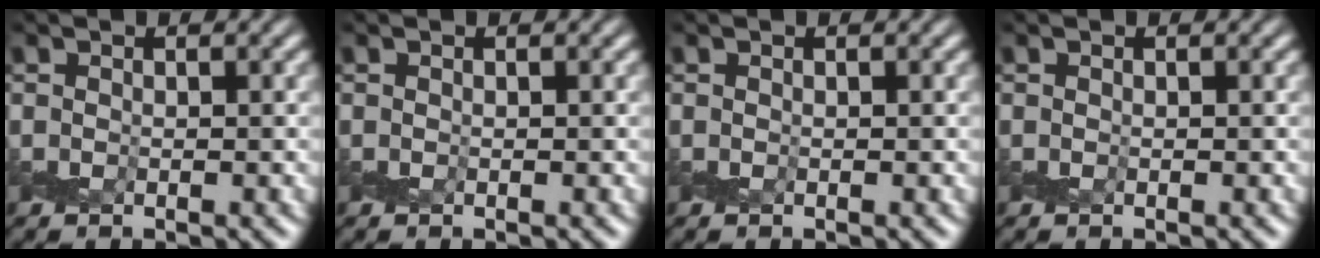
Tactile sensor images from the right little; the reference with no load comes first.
{"total": 0.0}
{"total": 0.0}
{"total": 0.0}